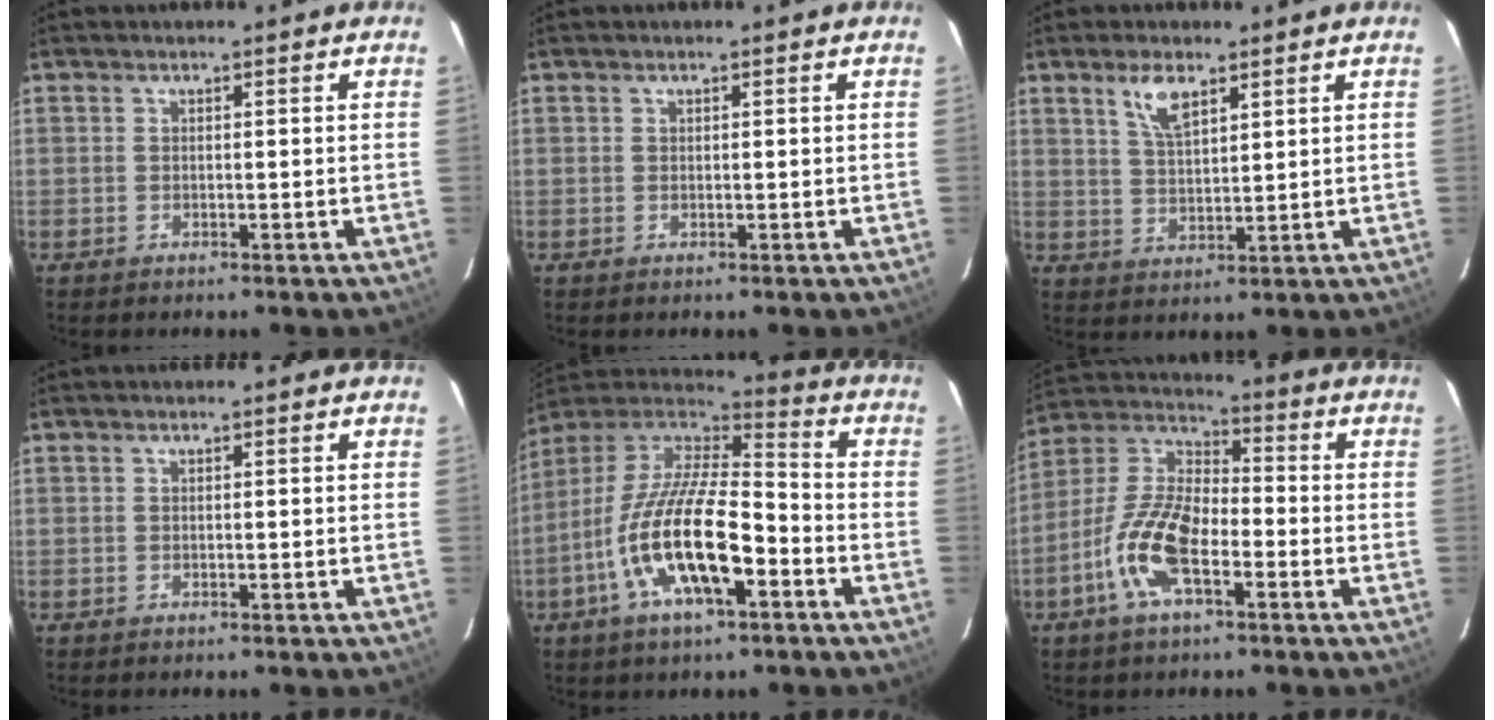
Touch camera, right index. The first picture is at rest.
{"total": 0.0}
{"total": 5.9, "force": [3.6, 2.3, 4.1], "torque": [-0.075, 0.003, 0.072]}
{"total": 0.0}
{"total": 19.4, "force": [-7.4, 6.7, 16.6], "torque": [-0.322, -0.020, -0.142]}
{"total": 13.1, "force": [-5.5, 5.3, 10.7], "torque": [-0.227, 0.001, -0.111]}